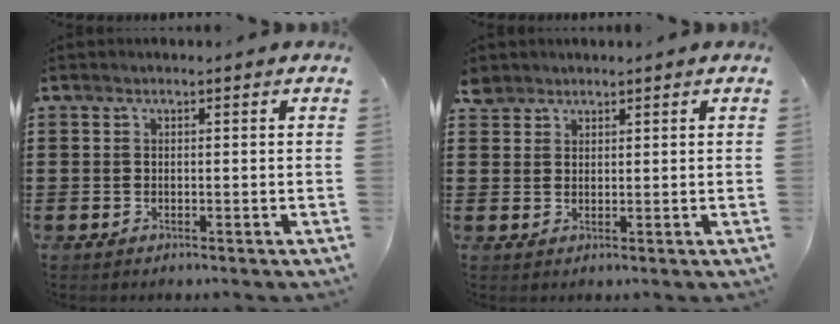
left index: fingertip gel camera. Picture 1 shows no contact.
{"total": 2.3, "force": [1.9, 1.2, 0.2], "torque": [-0.011, 0.006, 0.038]}